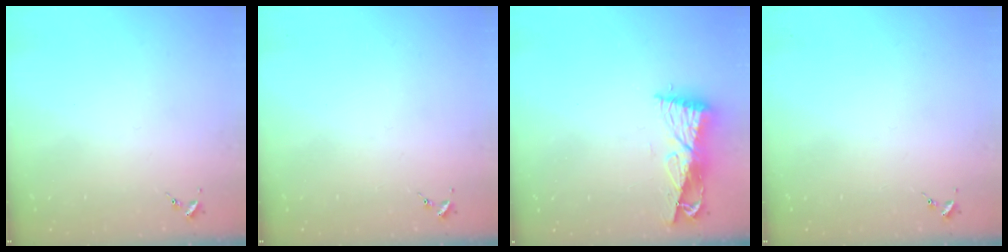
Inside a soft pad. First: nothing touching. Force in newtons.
{"total": 0.0}
{"total": 9.3, "press": 9.3, "slide": 1.0}
{"total": 0.0}